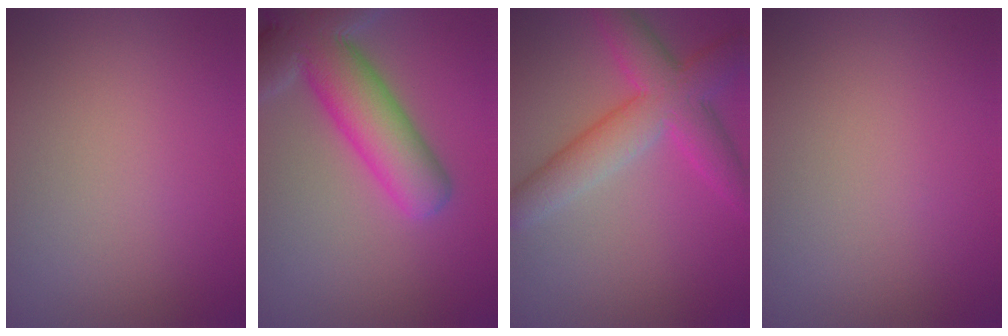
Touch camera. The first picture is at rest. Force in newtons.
{"total": 10.0, "press": 9.9, "slide": 1.0}
{"total": 6.8, "press": 6.8, "slide": 0.1}
{"total": 0.0}